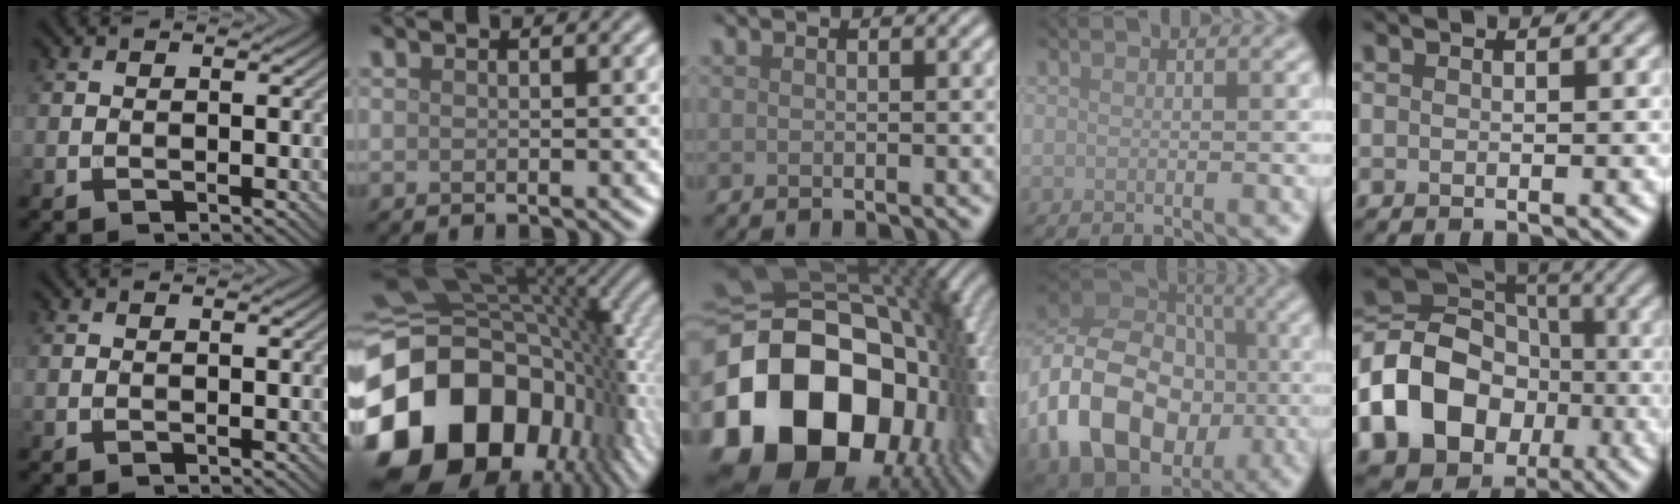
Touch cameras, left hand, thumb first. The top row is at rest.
{"index": {"total": 19.4, "force": [-5.7, 13.7, 12.4], "torque": [-0.254, -0.030, -0.092]}, "middle": {"total": 22.2, "force": [-4.8, 15.5, 15.1], "torque": [-0.303, -0.042, -0.061]}, "ring": {"total": 14.2, "force": [-4.0, 10.7, 8.3], "torque": [-0.174, -0.009, -0.077]}, "little": {"total": 15.2, "force": [-4.5, 12.3, 7.7], "torque": [-0.184, -0.007, -0.099]}}